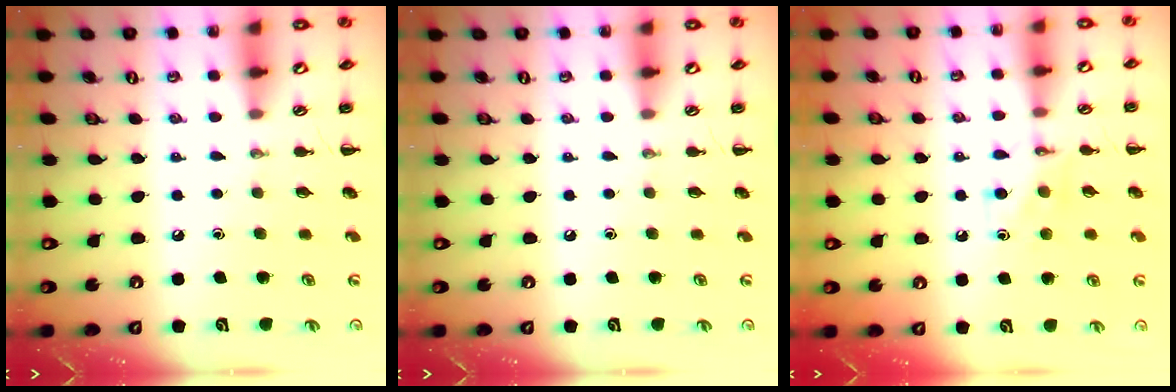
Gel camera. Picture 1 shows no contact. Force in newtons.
{"total": 0.0}
{"total": 5.6, "press": 5.5, "slide": 1.2}